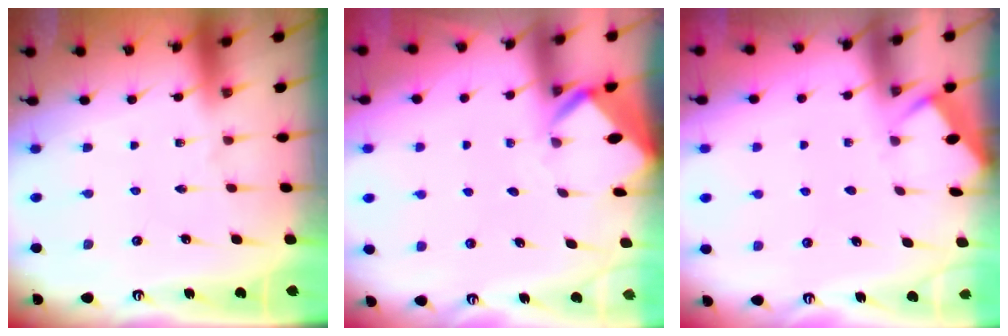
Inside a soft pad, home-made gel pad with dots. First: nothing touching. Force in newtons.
{"total": 3.2, "press": 3.2, "slide": 0.2}
{"total": 2.5, "press": 2.5, "slide": 0.4}